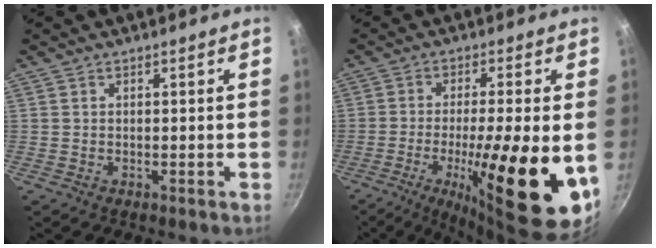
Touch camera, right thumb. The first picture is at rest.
{"total": 19.7, "force": [-4.8, 3.8, 18.7], "torque": [-0.285, 0.000, -0.073]}